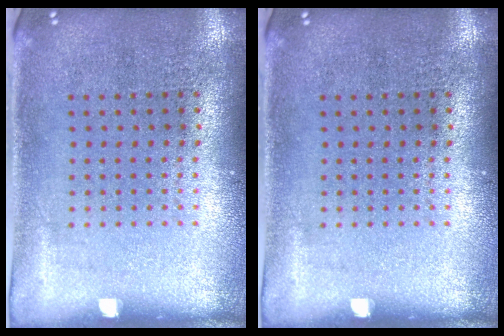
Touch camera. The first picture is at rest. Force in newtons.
{"total": 0.0}